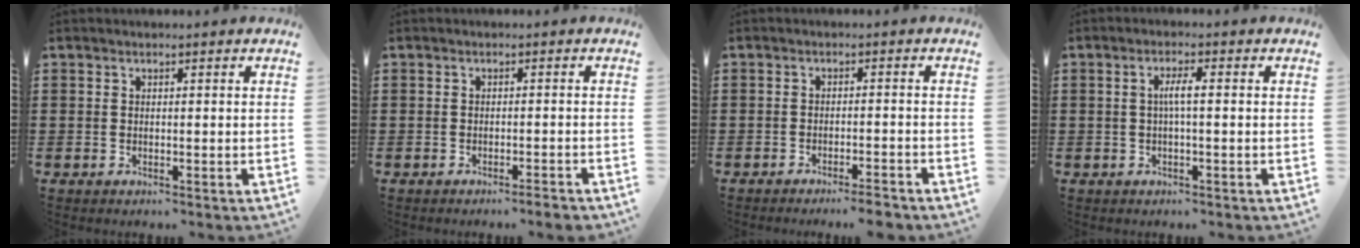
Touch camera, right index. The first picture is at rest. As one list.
[{"total": 1.5, "force": [-1.3, 0.0, 0.7], "torque": [-0.012, -0.002, -0.025]}, {"total": 2.7, "force": [-2.5, -0.4, 1.1], "torque": [-0.021, -0.003, -0.048]}, {"total": 2.7, "force": [-0.2, 0.3, 2.7], "torque": [-0.051, -0.001, -0.007]}]